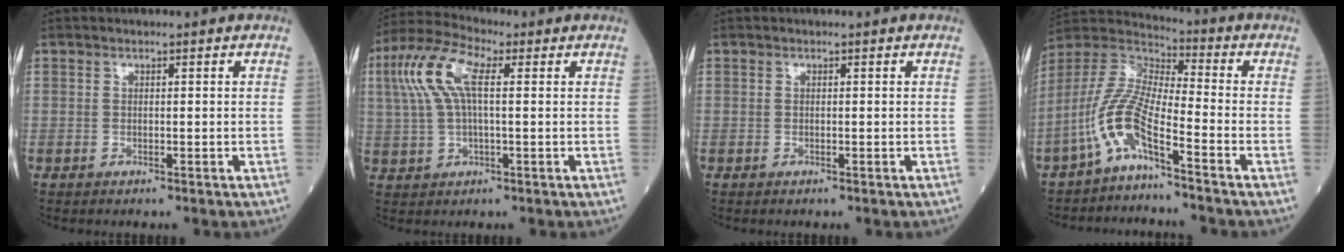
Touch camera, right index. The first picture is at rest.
{"total": 9.5, "force": [2.6, 3.2, 8.5], "torque": [-0.199, 0.030, 0.048]}
{"total": 0.0}
{"total": 9.2, "force": [-5.2, 1.2, 7.5], "torque": [-0.182, 0.008, -0.112]}